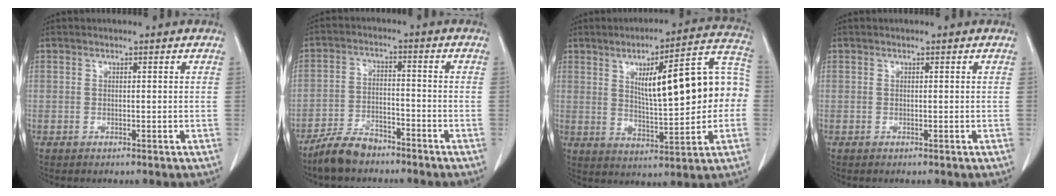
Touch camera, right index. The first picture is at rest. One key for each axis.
{"total": 6.7, "fx": -5.7, "fy": 2.3, "fz": 2.7, "tx": -0.058, "ty": -0.008, "tz": -0.105}
{"total": 17.6, "fx": 1.8, "fy": 3.9, "fz": 17.1, "tx": -0.234, "ty": 0.039, "tz": 0.033}
{"total": 0.0}